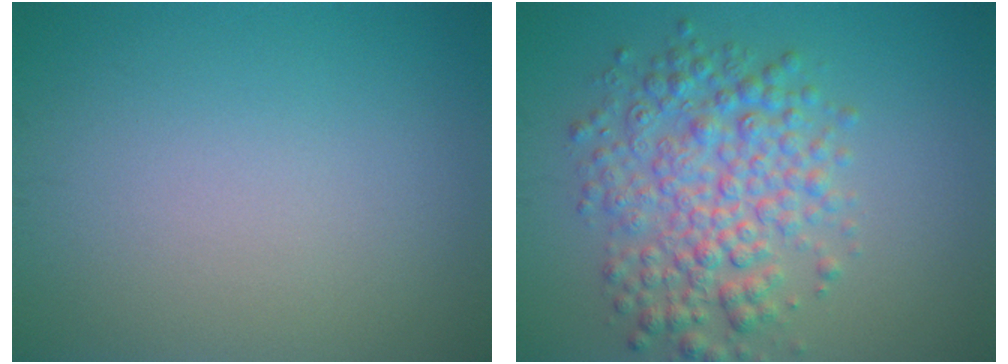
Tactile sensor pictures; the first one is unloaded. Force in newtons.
{"total": 5.9, "press": 5.9, "slide": 0.0}